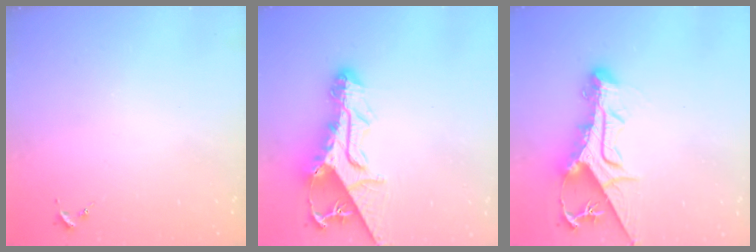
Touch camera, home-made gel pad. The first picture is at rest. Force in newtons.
{"total": 17.6, "press": 17.5, "slide": 1.7}
{"total": 14.5, "press": 14.4, "slide": 1.2}